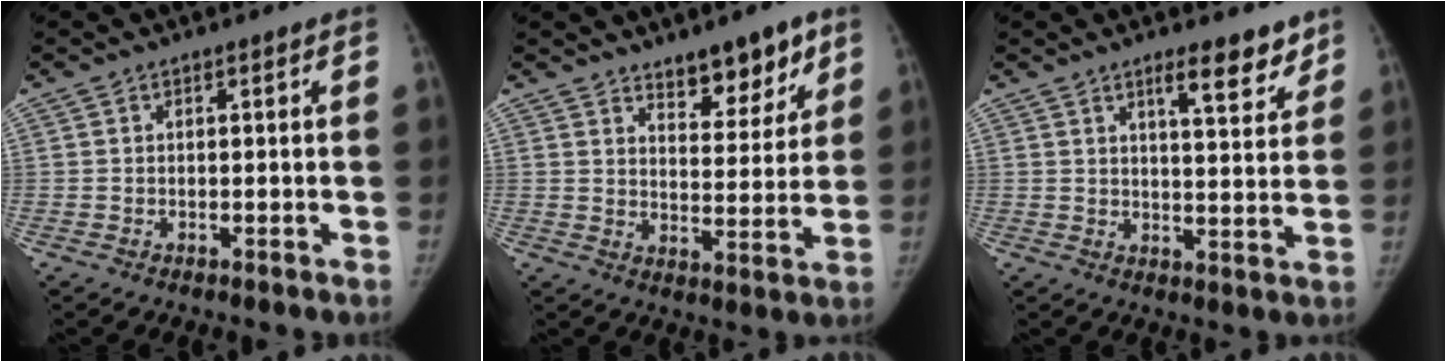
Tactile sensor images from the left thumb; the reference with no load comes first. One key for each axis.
{"total": 9.8, "fx": 6.8, "fy": 4.2, "fz": 5.7, "tx": -0.043, "ty": -0.048, "tz": 0.106}
{"total": 8.0, "fx": 5.6, "fy": 2.2, "fz": 5.2, "tx": -0.052, "ty": -0.036, "tz": 0.081}